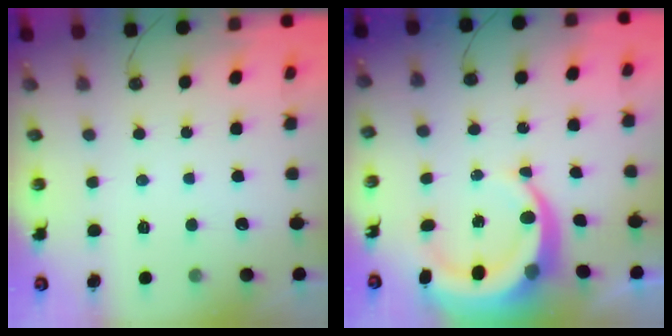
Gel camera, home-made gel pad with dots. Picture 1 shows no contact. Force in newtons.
{"total": 10.2, "press": 10.1, "slide": 1.3}